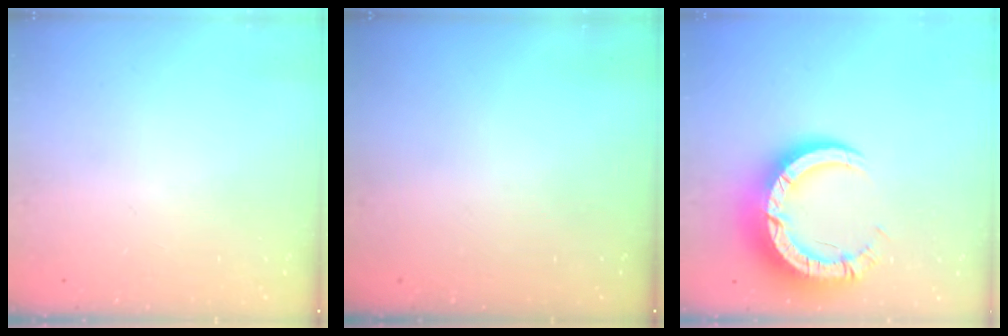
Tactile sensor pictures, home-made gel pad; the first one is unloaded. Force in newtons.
{"total": 0.0}
{"total": 14.5, "press": 14.4, "slide": 1.4}